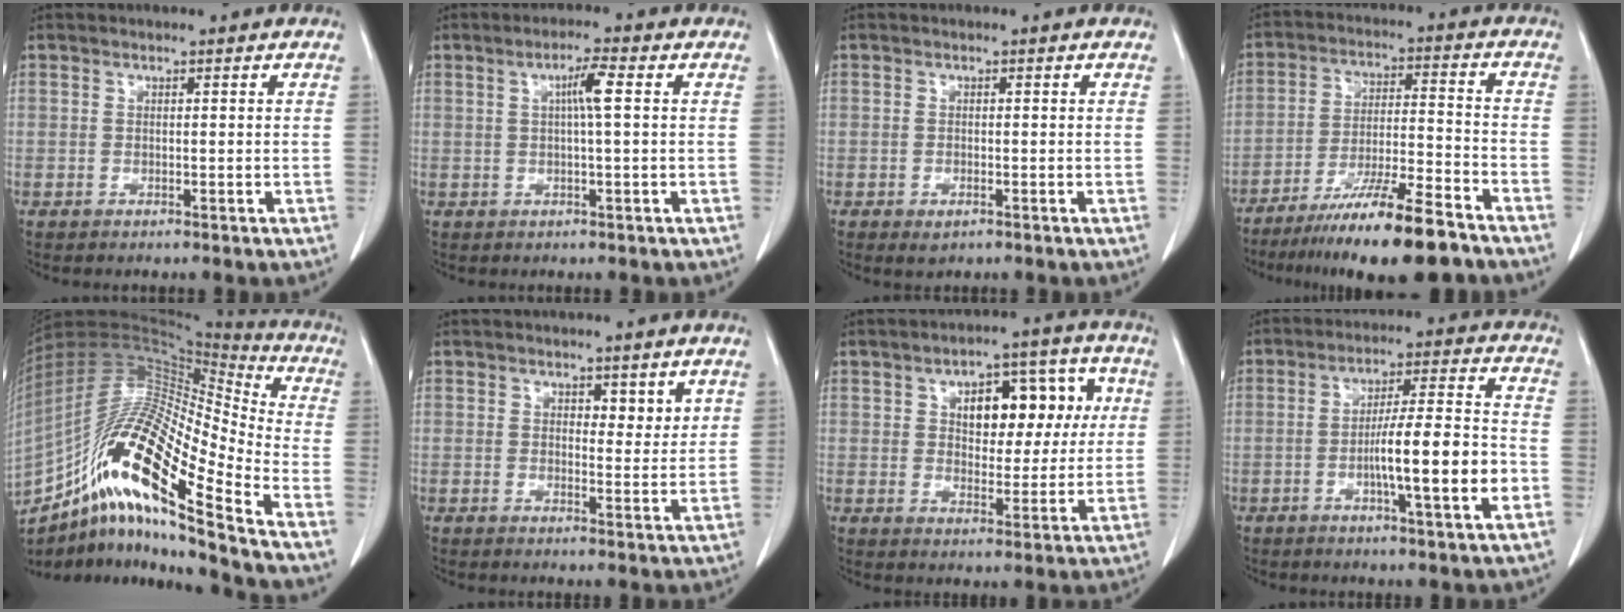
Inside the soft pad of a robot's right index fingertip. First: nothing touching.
{"total": 3.7, "force": [0.7, -0.2, 3.6], "torque": [-0.068, 0.003, 0.012]}
{"total": 1.6, "force": [-0.8, 0.9, 1.1], "torque": [-0.016, 0.000, -0.002]}
{"total": 14.3, "force": [-10.8, 0.8, 9.4], "torque": [-0.170, -0.024, -0.182]}
{"total": 22.4, "force": [-13.1, 2.5, 18.1], "torque": [-0.359, -0.007, -0.237]}
{"total": 3.2, "force": [1.9, 1.5, 2.1], "torque": [-0.023, -0.011, 0.027]}
{"total": 11.2, "force": [3.1, 6.0, 9.0], "torque": [-0.120, 0.032, 0.050]}
{"total": 11.7, "force": [-3.1, 0.2, 11.3], "torque": [-0.180, 0.002, -0.052]}